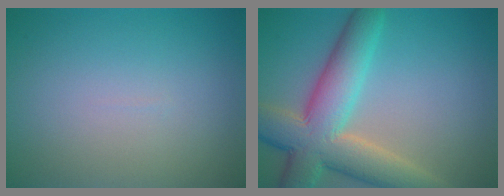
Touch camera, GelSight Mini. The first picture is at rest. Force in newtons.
{"total": 9.4, "press": 9.4, "slide": 0.6}